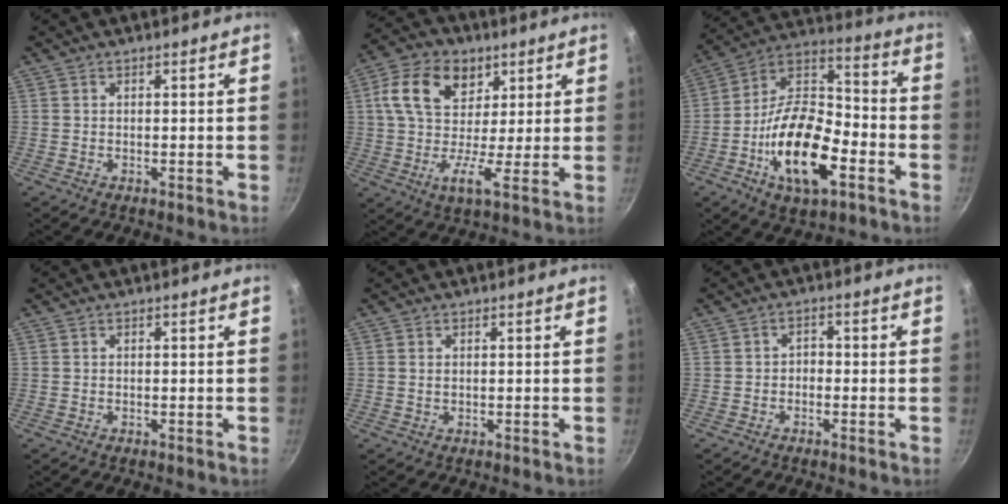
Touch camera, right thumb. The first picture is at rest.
{"total": 13.2, "force": [4.6, 8.7, 8.9], "torque": [-0.142, -0.001, 0.066]}
{"total": 20.1, "force": [-7.3, 9.7, 16.0], "torque": [-0.268, 0.044, -0.139]}
{"total": 0.0}
{"total": 0.8, "force": [0.2, 0.6, 0.5], "torque": [-0.009, 0.002, 0.004]}
{"total": 1.9, "force": [-0.9, 1.4, 0.9], "torque": [-0.009, 0.014, -0.019]}